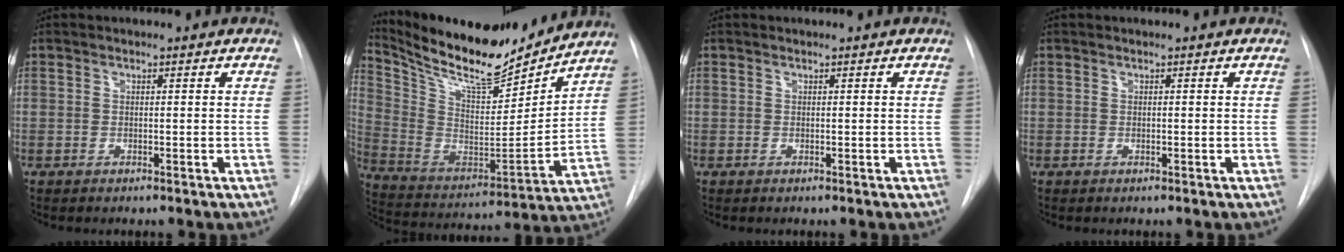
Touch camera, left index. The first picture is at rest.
{"total": 20.2, "force": [18.1, 3.1, 8.4], "torque": [-0.166, -0.017, 0.306]}
{"total": 0.0}
{"total": 0.0}